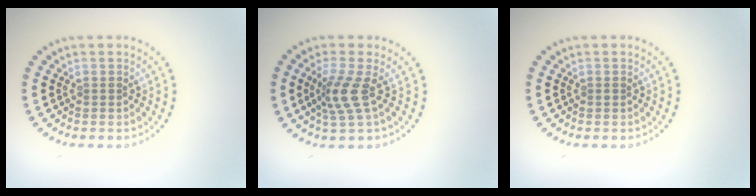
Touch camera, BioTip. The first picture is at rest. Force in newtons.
{"total": 2.9, "press": 2.0, "slide": 2.0}
{"total": 0.0}